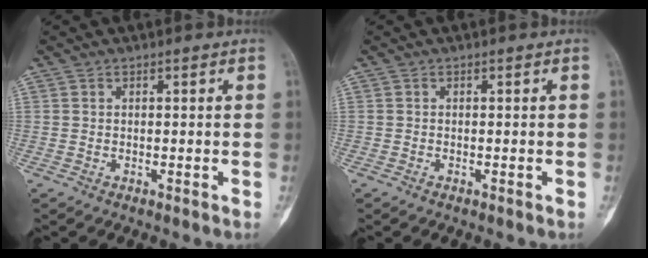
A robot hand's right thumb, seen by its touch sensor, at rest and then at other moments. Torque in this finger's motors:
{"motor_torque": [-0.03, 0.76, 0.01, -0.31, -0.11]}